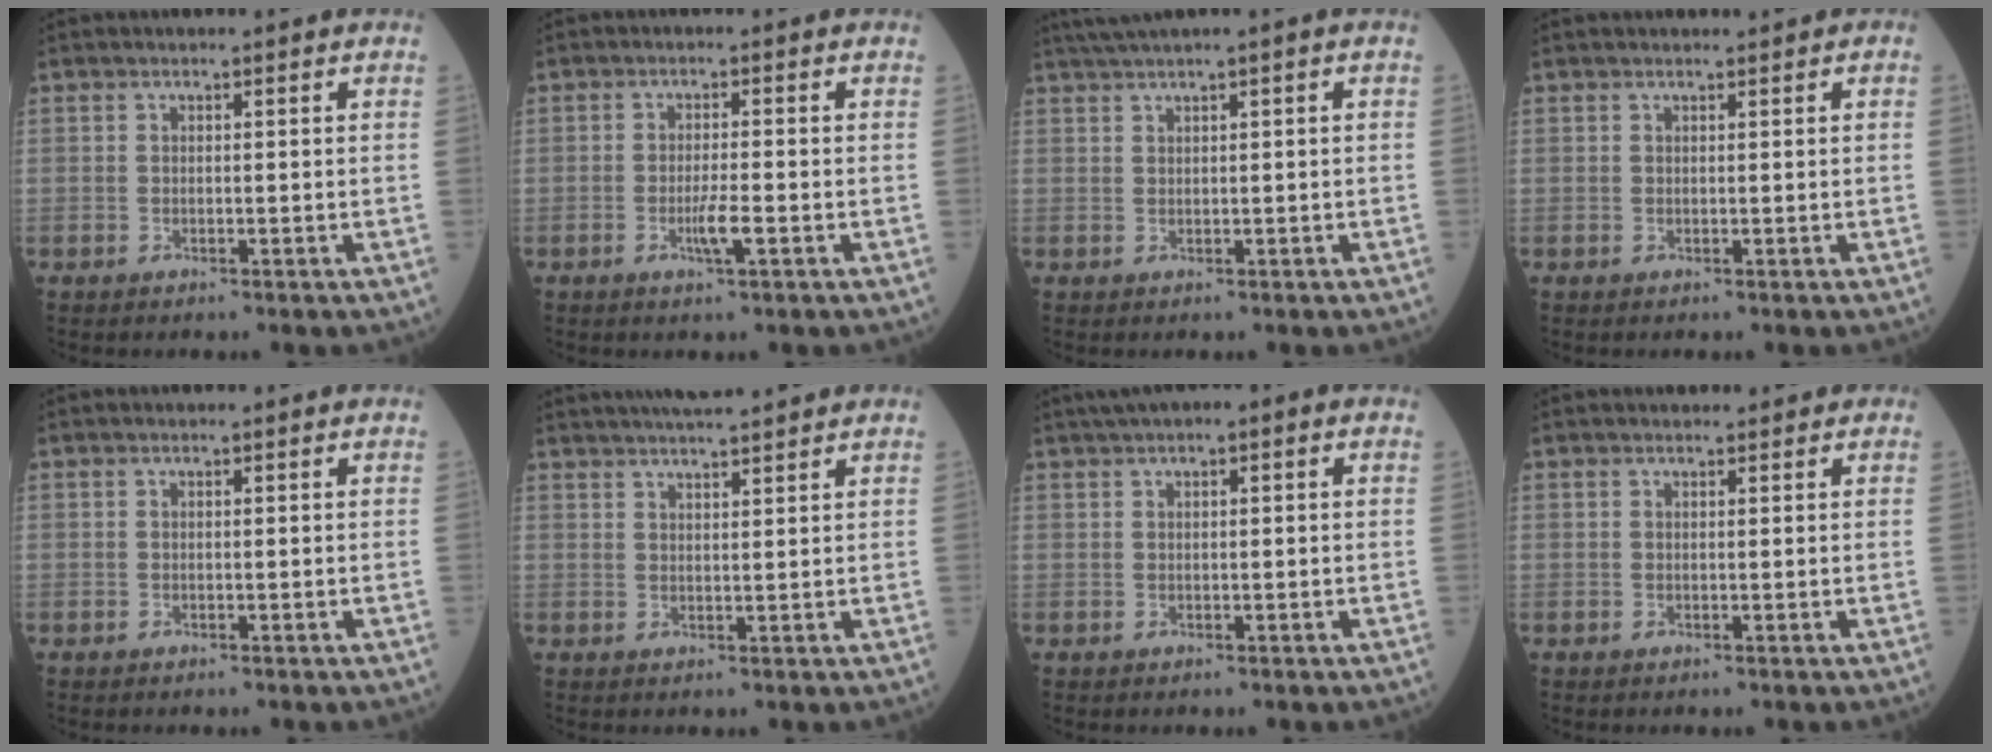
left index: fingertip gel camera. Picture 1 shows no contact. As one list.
[{"total": 3.0, "force": [-1.3, 0.0, 2.7], "torque": [-0.053, -0.005, -0.024]}, {"total": 3.1, "force": [2.1, -0.4, 2.3], "torque": [-0.051, 0.015, 0.045]}, {"total": 1.4, "force": [1.2, 0.3, 0.7], "torque": [-0.010, 0.016, 0.019]}, {"total": 0.0}, {"total": 8.5, "force": [7.5, 0.6, 3.8], "torque": [-0.062, 0.028, 0.110]}, {"total": 4.0, "force": [1.9, 1.2, 3.4], "torque": [-0.059, 0.026, 0.027]}, {"total": 2.6, "force": [2.3, 1.0, 0.8], "torque": [-0.007, 0.022, 0.027]}]